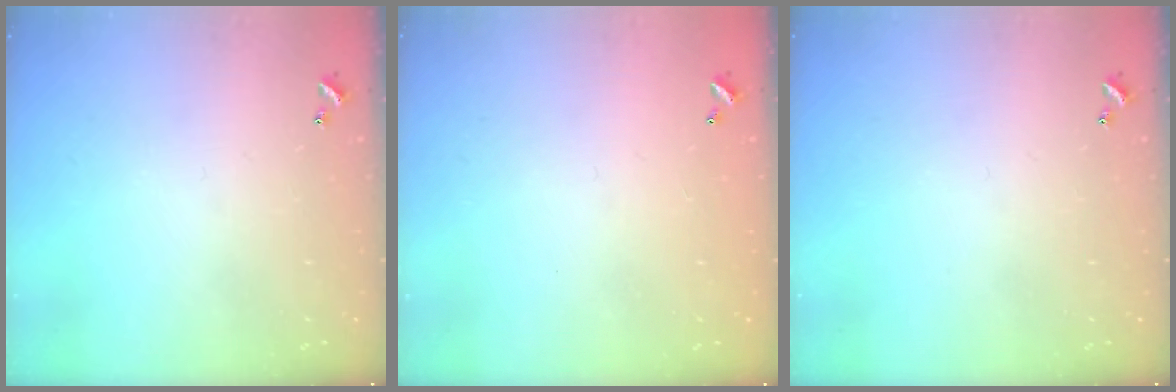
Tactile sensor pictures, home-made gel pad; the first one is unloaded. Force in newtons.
{"total": 2.9, "press": 2.9, "slide": 0.1}
{"total": 0.0}